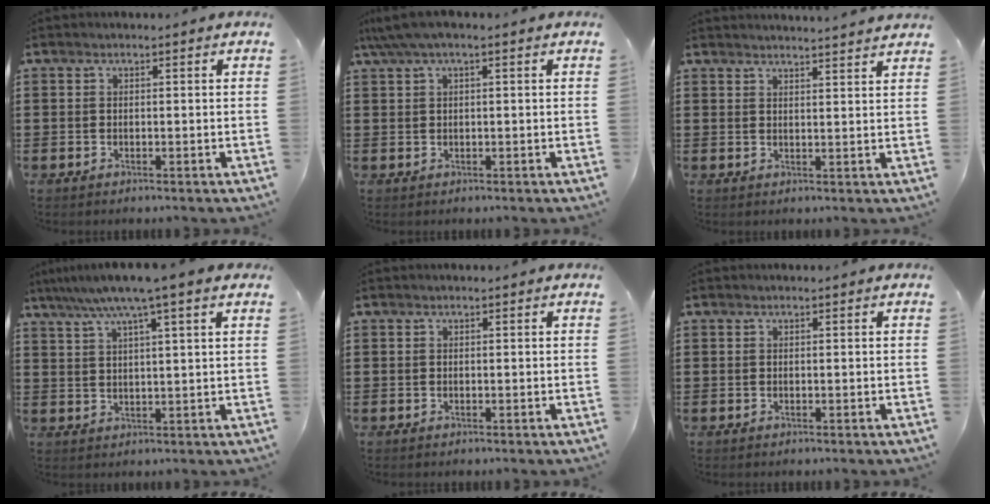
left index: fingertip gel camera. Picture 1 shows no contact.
{"total": 2.4, "force": [0.7, 0.4, 2.2], "torque": [-0.050, -0.002, 0.009]}
{"total": 2.7, "force": [2.6, -0.6, 0.1], "torque": [-0.008, -0.012, 0.049]}
{"total": 6.9, "force": [5.0, -0.5, 4.8], "torque": [-0.105, -0.011, 0.084]}
{"total": 0.0}
{"total": 0.0}